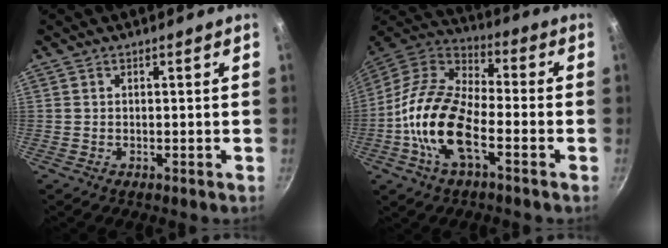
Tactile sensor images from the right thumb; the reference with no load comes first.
{"total": 17.0, "force": [-5.1, 7.8, 14.1], "torque": [-0.259, 0.038, -0.114]}